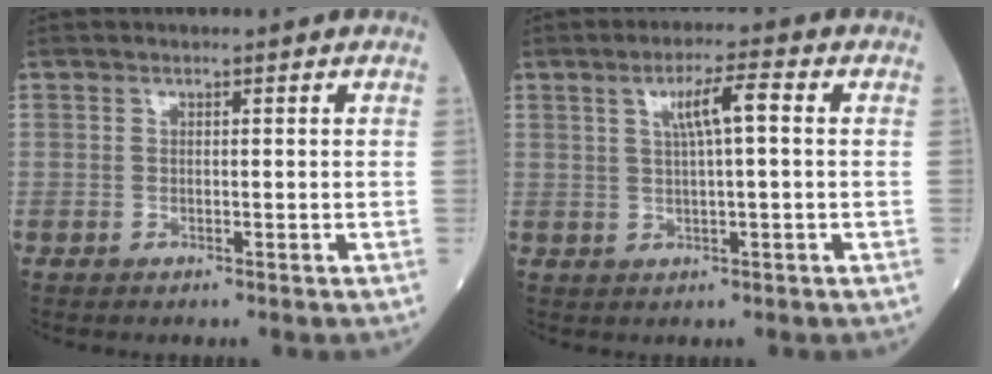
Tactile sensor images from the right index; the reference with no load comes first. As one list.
[{"total": 4.9, "force": [1.3, 0.3, 4.8], "torque": [-0.087, 0.010, 0.023]}]